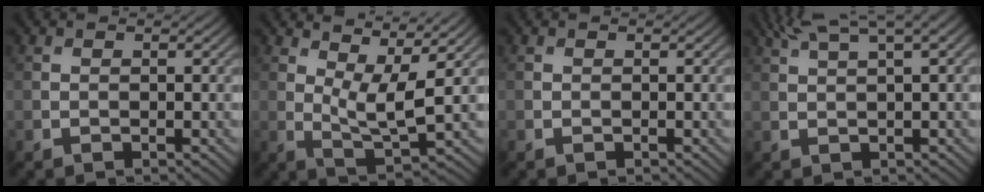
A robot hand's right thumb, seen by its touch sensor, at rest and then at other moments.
{"total": 5.9, "force": [2.8, 1.7, 4.9], "torque": [-0.098, -0.005, 0.053]}
{"total": 0.0}
{"total": 6.0, "force": [3.4, 1.1, 4.8], "torque": [-0.085, 0.023, 0.060]}